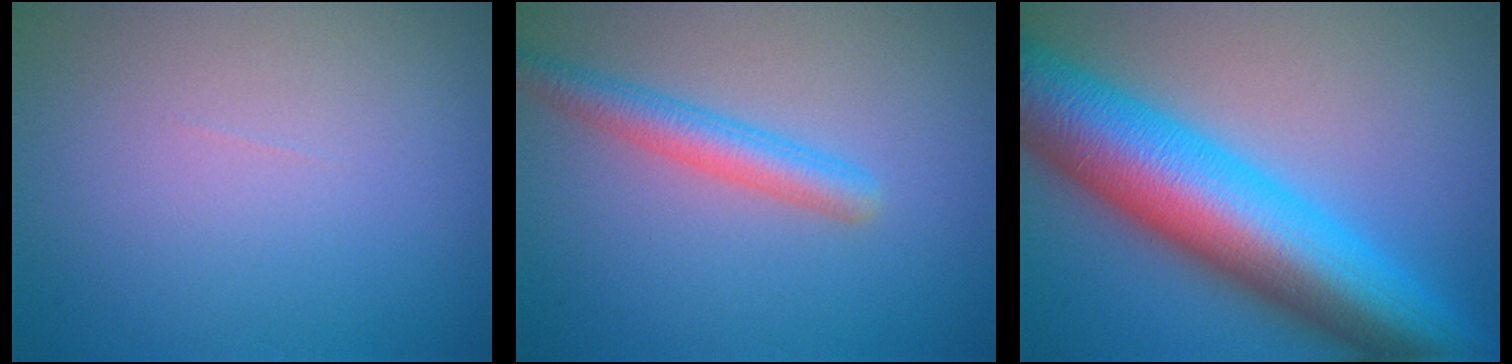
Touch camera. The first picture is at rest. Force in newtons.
{"total": 3.0, "press": 3.0, "slide": 0.2}
{"total": 14.3, "press": 14.3, "slide": 0.3}